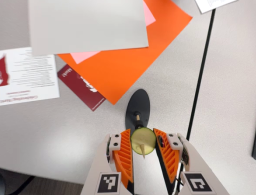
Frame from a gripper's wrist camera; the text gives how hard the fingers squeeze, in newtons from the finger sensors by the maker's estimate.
{"total": 9.1, "left": 8.9, "right": 9.4}